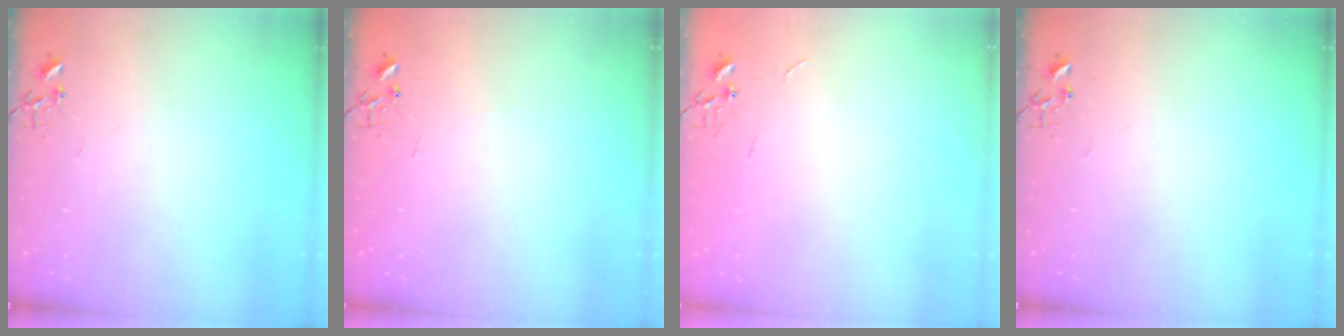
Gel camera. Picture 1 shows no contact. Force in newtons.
{"total": 1.8, "press": 1.8, "slide": 0.3}
{"total": 0.7, "press": 0.7, "slide": 0.1}
{"total": 0.0}